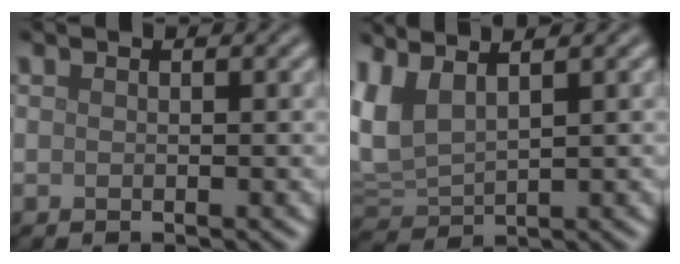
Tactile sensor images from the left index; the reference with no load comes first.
{"total": 3.9, "force": [2.2, 1.6, 2.8], "torque": [-0.075, 0.008, 0.051]}